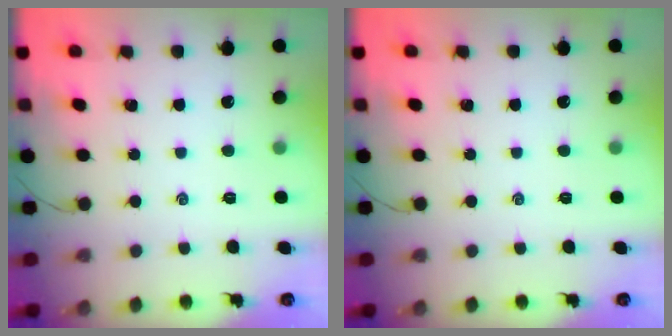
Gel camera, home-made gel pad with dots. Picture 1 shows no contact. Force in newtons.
{"total": 0.0}